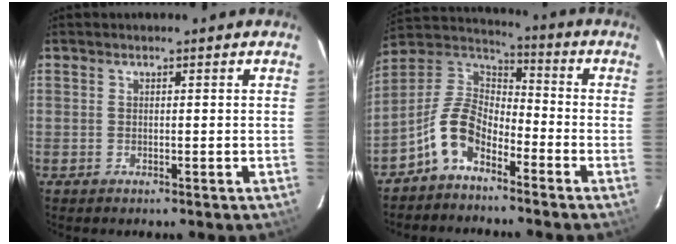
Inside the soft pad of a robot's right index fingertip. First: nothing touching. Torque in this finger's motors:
{"motor_torque": [0.57, -0.45, 0.00, -0.04]}